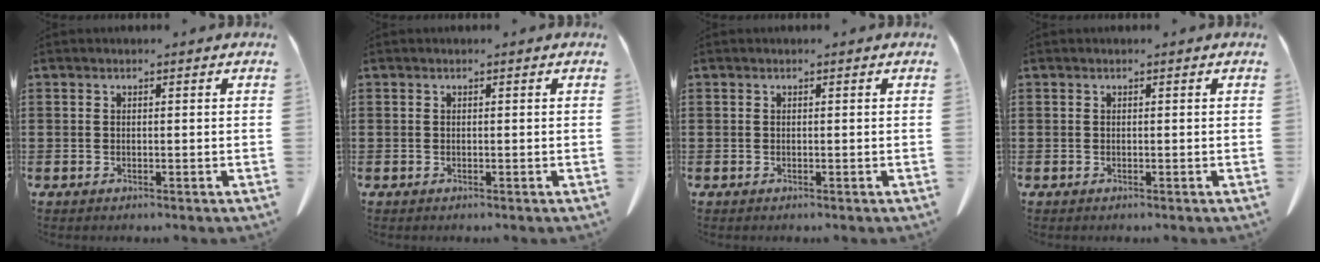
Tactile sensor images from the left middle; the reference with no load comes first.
{"total": 0.0}
{"total": 0.0}
{"total": 0.0}